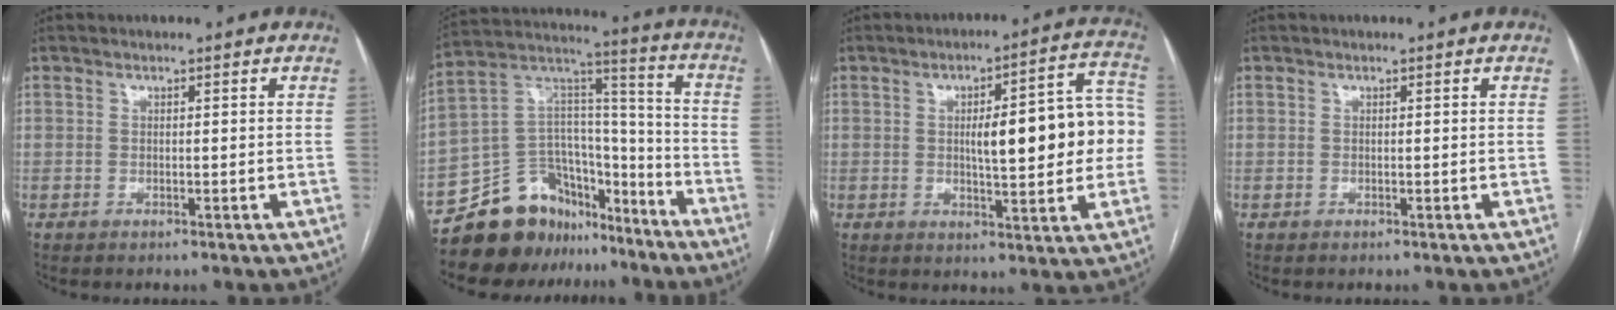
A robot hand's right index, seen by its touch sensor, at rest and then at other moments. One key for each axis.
{"total": 17.0, "fx": -13.8, "fy": 8.8, "fz": 4.5, "tx": -0.068, "ty": 0.085, "tz": -0.237}
{"total": 14.9, "fx": 0.5, "fy": 3.5, "fz": 14.5, "tx": -0.186, "ty": 0.034, "tz": 0.010}
{"total": 0.0}